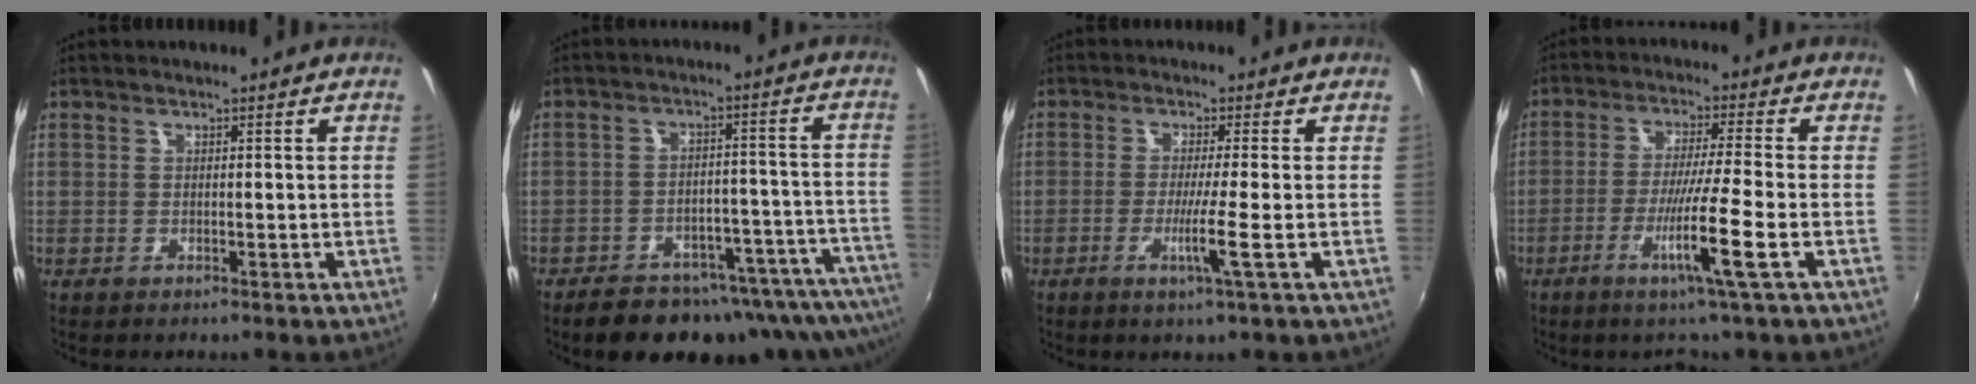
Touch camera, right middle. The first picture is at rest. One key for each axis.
{"total": 20.4, "fx": -17.8, "fy": 6.0, "fz": 7.9, "tx": -0.112, "ty": -0.001, "tz": -0.222}
{"total": 4.7, "fx": -1.6, "fy": -1.4, "fz": 4.2, "tx": -0.084, "ty": -0.016, "tz": -0.034}
{"total": 9.0, "fx": -4.1, "fy": -1.5, "fz": 7.9, "tx": -0.155, "ty": -0.016, "tz": -0.077}